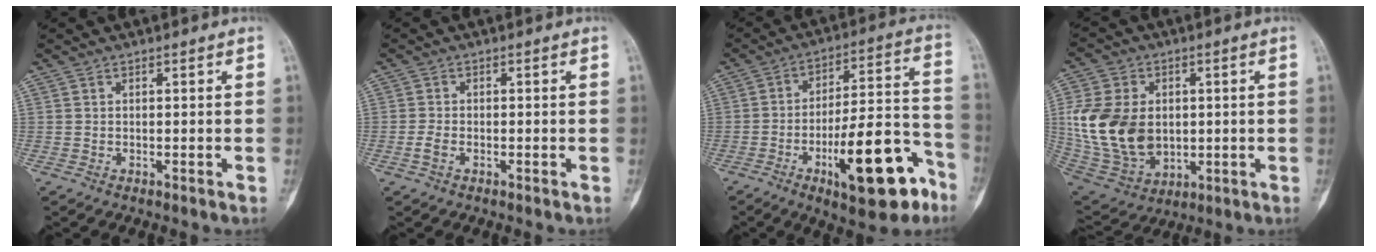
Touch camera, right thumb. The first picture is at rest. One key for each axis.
{"total": 2.0, "fx": -0.8, "fy": 1.2, "fz": 1.3, "tx": -0.033, "ty": 0.003, "tz": -0.017}
{"total": 20.2, "fx": -9.6, "fy": 6.9, "fz": 16.3, "tx": -0.228, "ty": 0.066, "tz": -0.136}
{"total": 18.6, "fx": 1.1, "fy": 13.4, "fz": 12.8, "tx": -0.240, "ty": -0.008, "tz": 0.042}